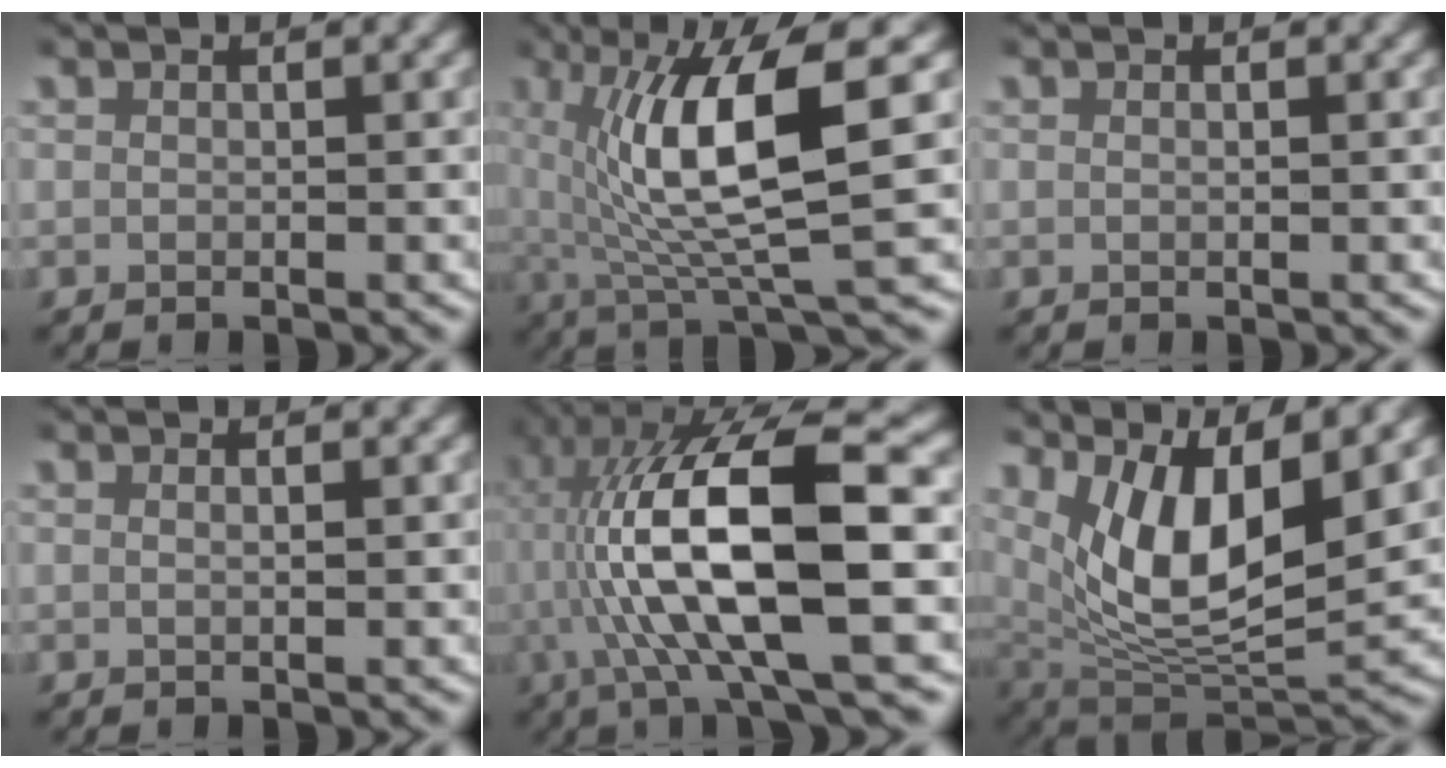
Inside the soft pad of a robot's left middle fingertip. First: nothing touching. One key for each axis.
{"total": 9.3, "fx": 0.8, "fy": 2.3, "fz": 9.0, "tx": -0.155, "ty": 0.007, "tz": 0.012}
{"total": 0.0}
{"total": 0.6, "fx": 0.1, "fy": -0.1, "fz": 0.5, "tx": -0.011, "ty": -0.003, "tz": 0.003}
{"total": 13.6, "fx": 1.1, "fy": 4.7, "fz": 12.7, "tx": -0.231, "ty": 0.008, "tz": 0.018}
{"total": 10.6, "fx": 2.6, "fy": 5.6, "fz": 8.6, "tx": -0.161, "ty": -0.008, "tz": 0.047}